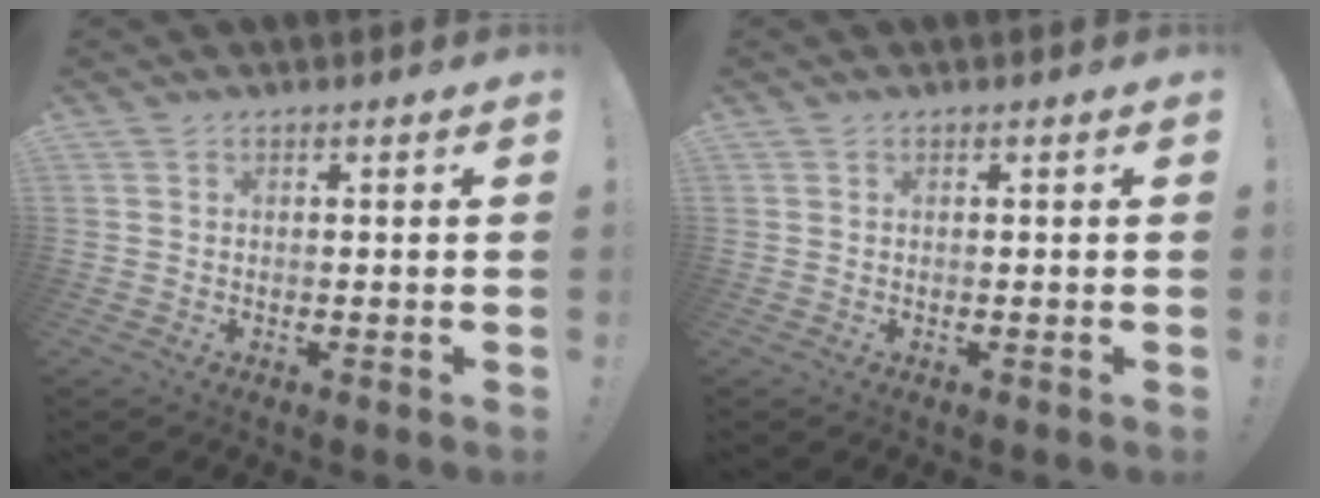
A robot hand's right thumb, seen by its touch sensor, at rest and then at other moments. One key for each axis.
{"total": 0.0}